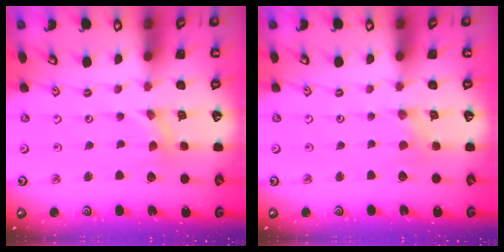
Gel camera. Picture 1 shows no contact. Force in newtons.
{"total": 0.0}